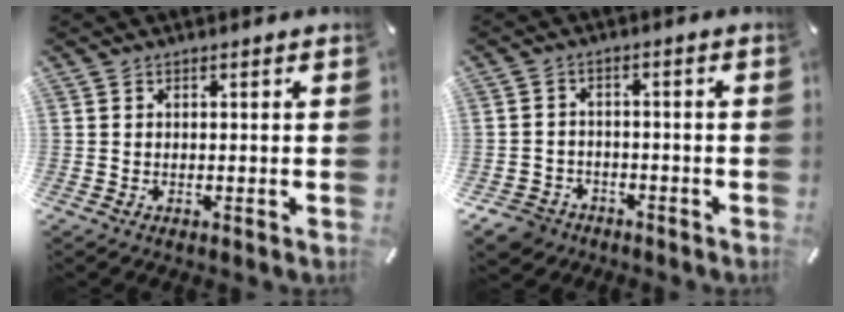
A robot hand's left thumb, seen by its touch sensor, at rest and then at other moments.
{"total": 4.8, "force": [-3.1, 3.5, 1.1], "torque": [-0.035, 0.012, -0.064]}